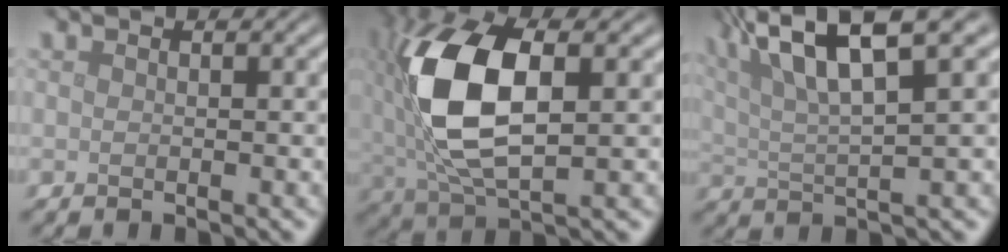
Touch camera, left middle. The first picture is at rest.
{"total": 11.0, "force": [1.3, 5.3, 9.5], "torque": [-0.201, 0.006, 0.026]}
{"total": 11.5, "force": [6.2, 2.9, 9.3], "torque": [-0.164, 0.028, 0.106]}